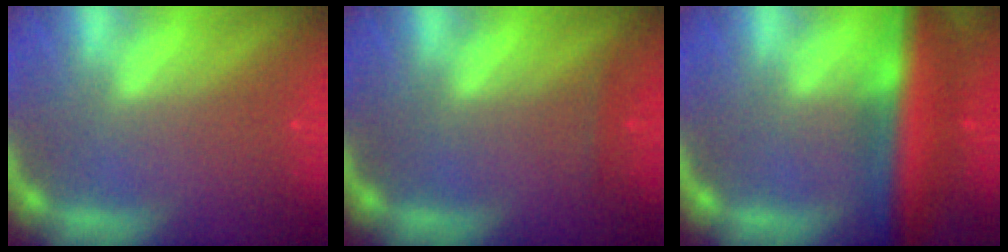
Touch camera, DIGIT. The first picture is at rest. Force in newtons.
{"total": 0.9}
{"total": 9.5}